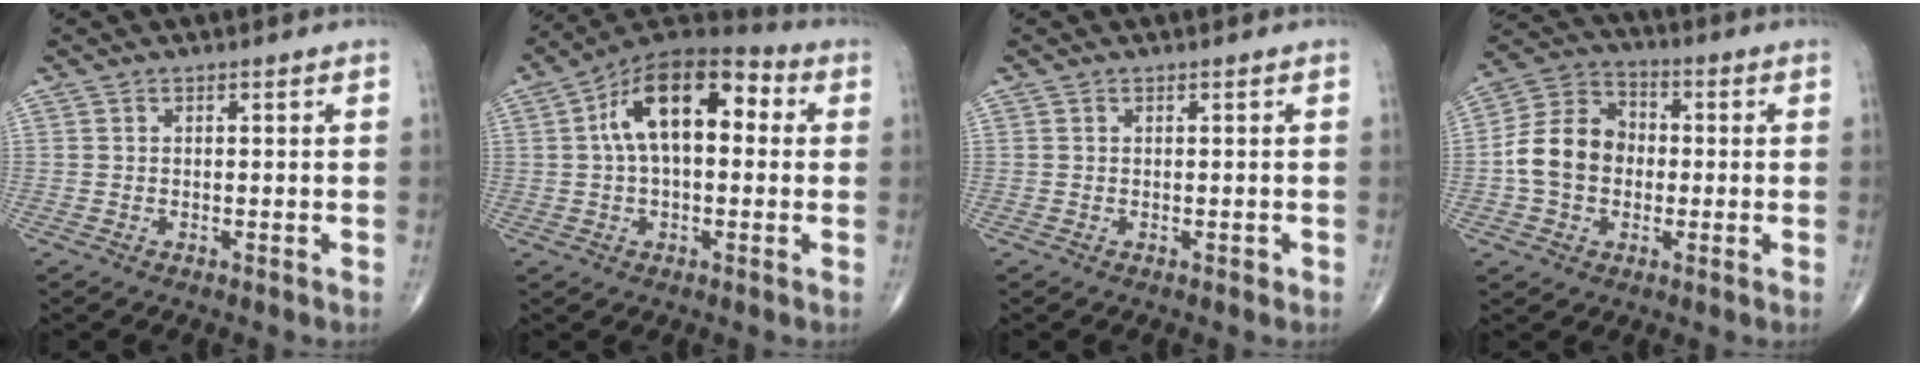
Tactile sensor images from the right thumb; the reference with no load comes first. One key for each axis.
{"total": 16.1, "fx": 2.8, "fy": 8.6, "fz": 13.3, "tx": -0.208, "ty": 0.041, "tz": 0.035}
{"total": 0.5, "fx": -0.1, "fy": 0.4, "fz": 0.3, "tx": -0.001, "ty": 0.001, "tz": -0.003}
{"total": 11.9, "fx": -1.0, "fy": 9.4, "fz": 7.2, "tx": -0.118, "ty": 0.037, "tz": -0.029}